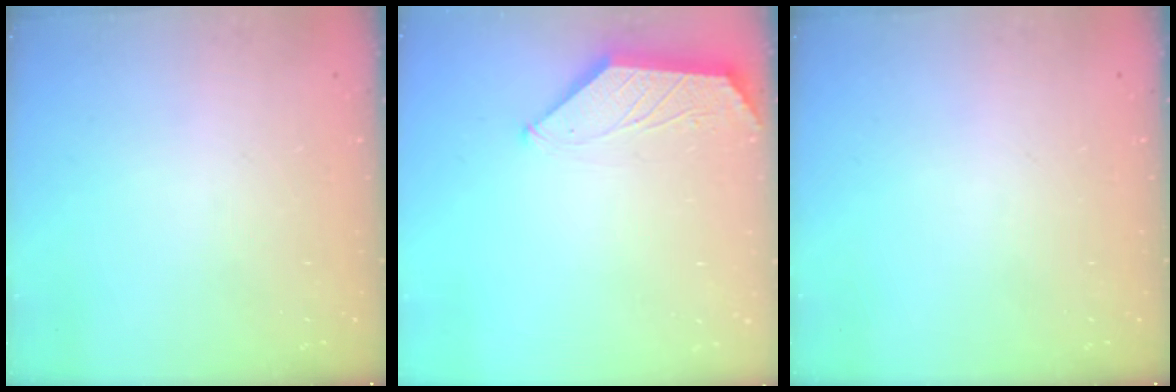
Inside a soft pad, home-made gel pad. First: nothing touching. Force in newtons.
{"total": 1.6, "press": 1.6, "slide": 0.3}
{"total": 0.0}